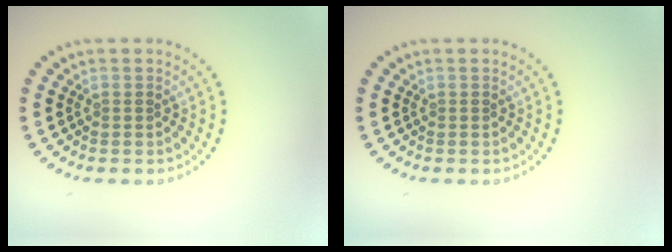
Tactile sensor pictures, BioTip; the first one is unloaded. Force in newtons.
{"total": 0.0}